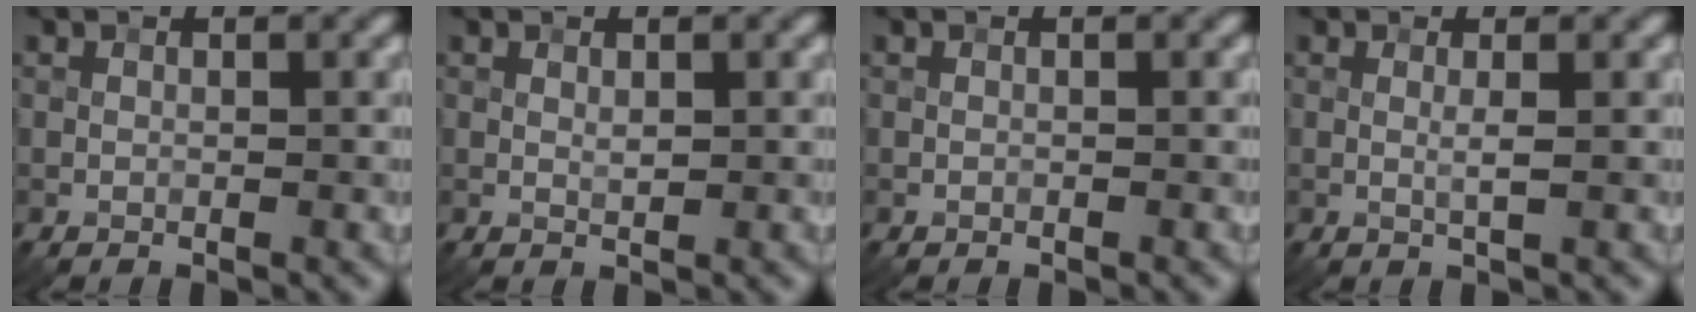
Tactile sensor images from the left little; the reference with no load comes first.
{"total": 0.7, "force": [0.2, 0.3, 0.6], "torque": [-0.012, 0.000, 0.004]}
{"total": 0.0}
{"total": 1.2, "force": [0.2, 0.1, 1.1], "torque": [-0.022, 0.002, -0.002]}